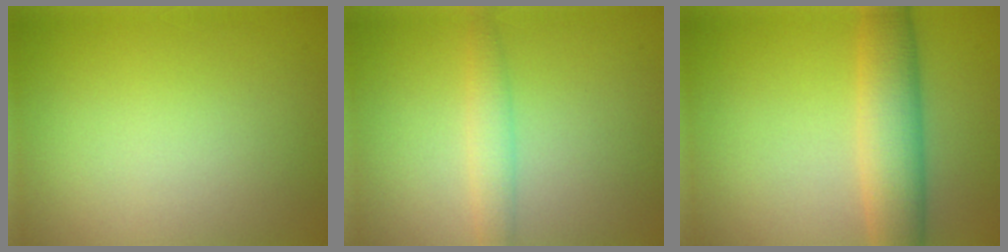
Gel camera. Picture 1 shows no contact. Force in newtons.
{"total": 1.9, "press": 1.9, "slide": 0.1}
{"total": 5.4, "press": 5.4, "slide": 0.2}